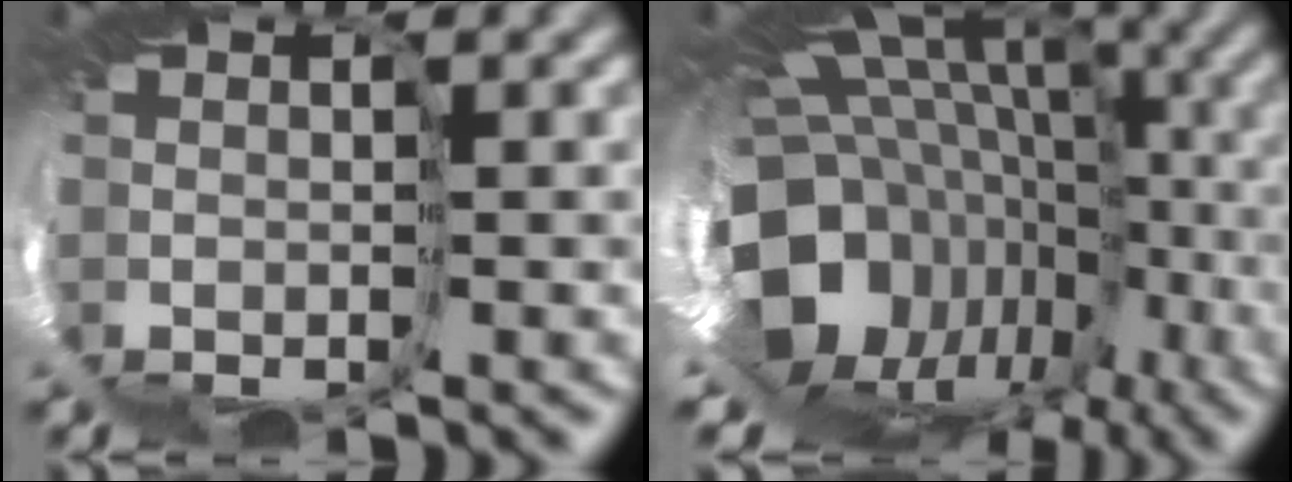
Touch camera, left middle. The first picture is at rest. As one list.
[{"total": 13.3, "force": [-1.5, 10.2, 8.3], "torque": [-0.140, -0.019, 0.000]}]